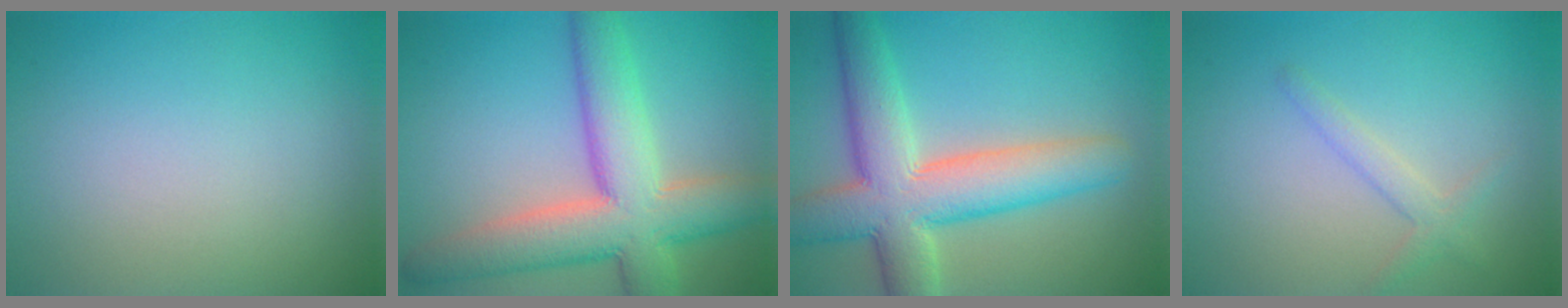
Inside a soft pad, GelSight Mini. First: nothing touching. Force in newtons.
{"total": 9.5, "press": 9.5, "slide": 0.8}
{"total": 9.4, "press": 9.4, "slide": 0.6}
{"total": 1.7, "press": 1.7, "slide": 0.2}